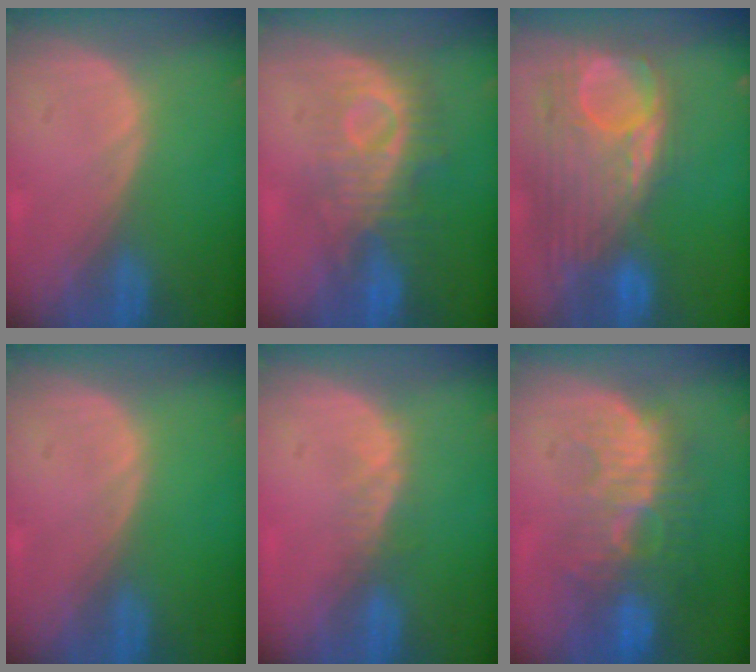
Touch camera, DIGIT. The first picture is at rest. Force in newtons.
{"total": 8.8, "press": 8.3, "slide": 2.8}
{"total": 12.4, "press": 10.5, "slide": 6.5}
{"total": 0.0}
{"total": 2.3, "press": 1.9, "slide": 1.4}
{"total": 10.8, "press": 9.5, "slide": 5.2}